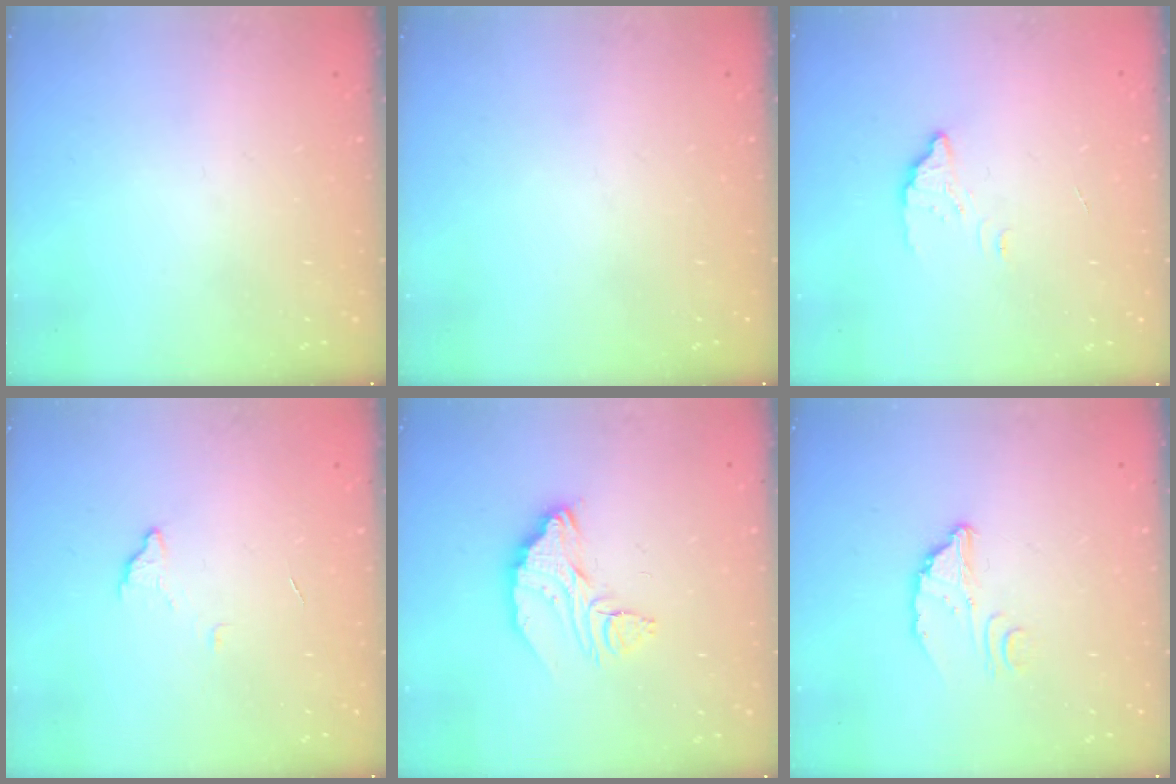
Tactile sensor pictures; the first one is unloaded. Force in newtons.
{"total": 0.0}
{"total": 2.9, "press": 2.9, "slide": 0.2}
{"total": 3.3, "press": 3.3, "slide": 0.2}
{"total": 11.9, "press": 11.9, "slide": 0.7}
{"total": 3.1, "press": 3.1, "slide": 0.2}